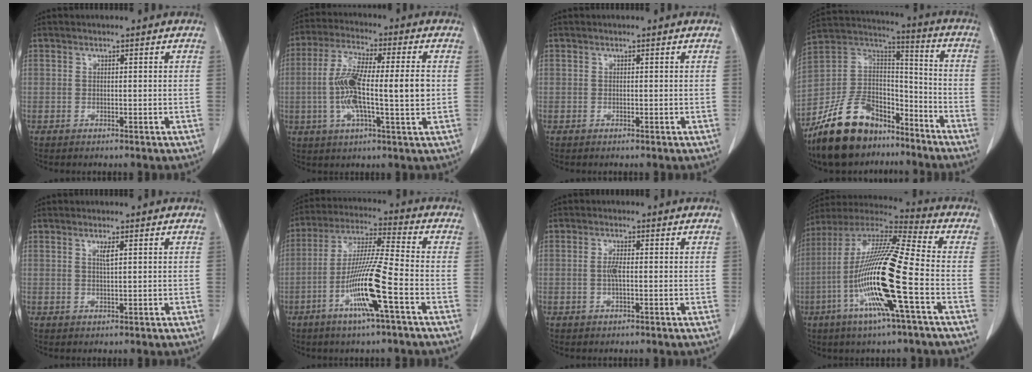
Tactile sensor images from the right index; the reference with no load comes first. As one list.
[{"total": 13.2, "force": [-0.3, 2.1, 13.0], "torque": [-0.245, 0.012, -0.007]}, {"total": 0.0}, {"total": 17.2, "force": [-12.5, 8.6, 8.1], "torque": [-0.160, 0.037, -0.223]}, {"total": 1.3, "force": [0.6, -0.1, 1.2], "torque": [-0.026, -0.002, 0.012]}, {"total": 12.6, "force": [-4.7, -0.5, 11.6], "torque": [-0.227, -0.007, -0.093]}, {"total": 2.0, "force": [-0.1, 0.4, 2.0], "torque": [-0.041, 0.003, 0.000]}, {"total": 19.6, "force": [-5.3, 0.3, 18.9], "torque": [-0.382, -0.015, -0.111]}]